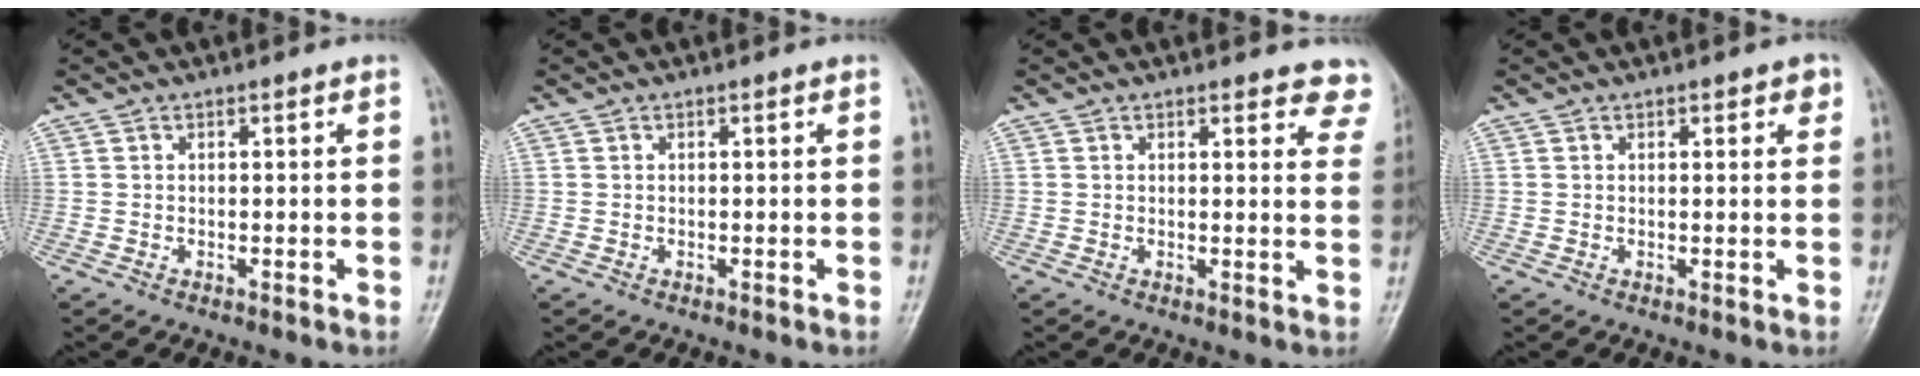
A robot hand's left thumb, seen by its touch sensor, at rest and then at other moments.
{"total": 0.0}
{"total": 6.8, "force": [6.0, 2.4, 2.1], "torque": [0.020, -0.026, 0.042]}
{"total": 2.2, "force": [1.2, 1.0, 1.5], "torque": [-0.008, -0.003, 0.012]}